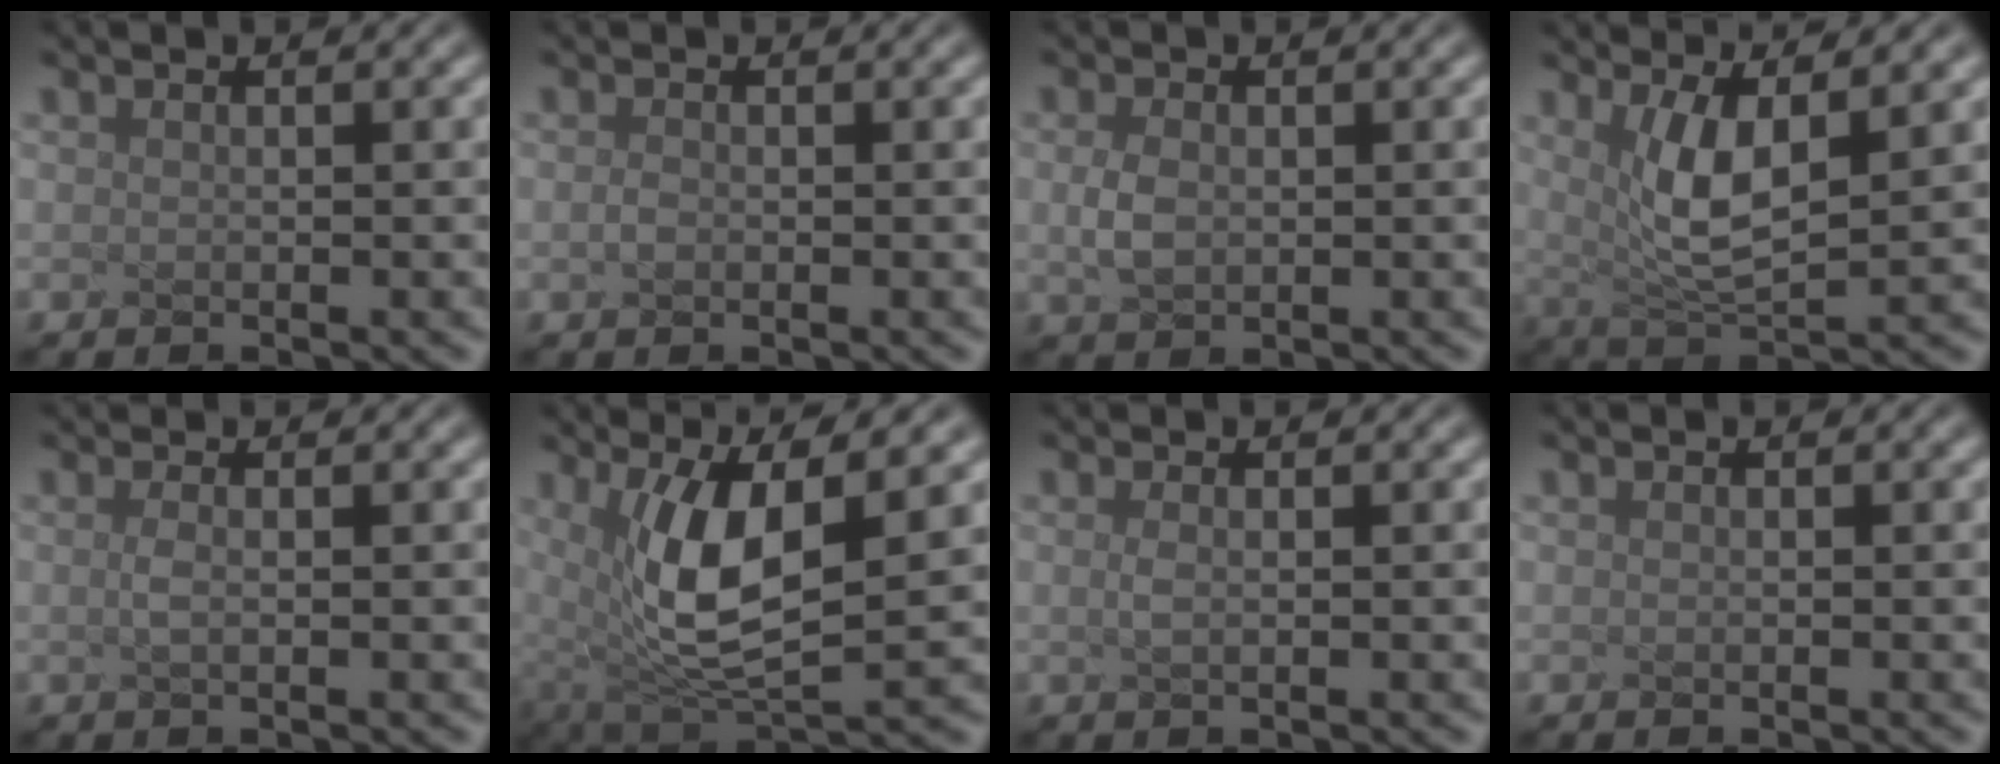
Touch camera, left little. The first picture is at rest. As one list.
[{"total": 1.6, "force": [-1.1, -0.9, -0.7], "torque": [-0.019, -0.003, 0.015]}, {"total": 1.1, "force": [-1.1, -0.3, 0.1], "torque": [-0.048, -0.008, 0.026]}, {"total": 3.5, "force": [0.1, 0.2, 3.5], "torque": [-0.104, -0.015, 0.051]}, {"total": 0.9, "force": [-0.7, -0.4, 0.2], "torque": [-0.033, -0.006, 0.005]}, {"total": 6.2, "force": [0.4, 1.6, 5.9], "torque": [-0.157, -0.012, 0.052]}, {"total": 0.5, "force": [-0.4, -0.2, 0.2], "torque": [-0.024, -0.005, 0.005]}, {"total": 0.0}]